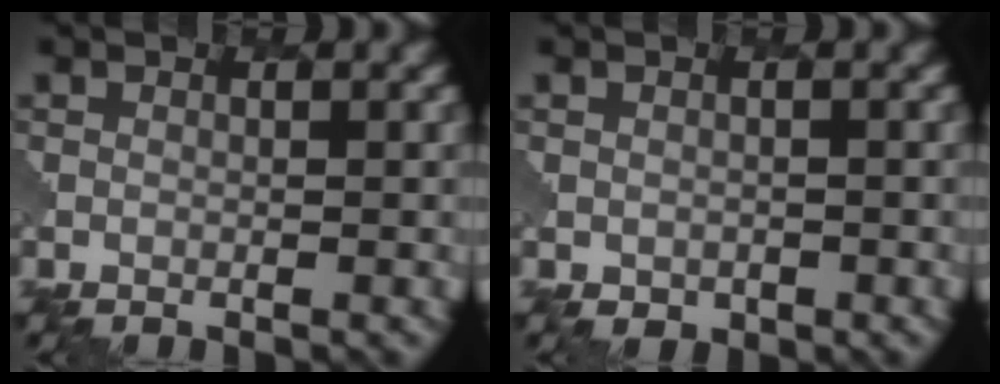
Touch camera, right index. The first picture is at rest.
{"total": 0.9, "force": [0.2, 0.8, 0.2], "torque": [-0.008, -0.008, 0.002]}